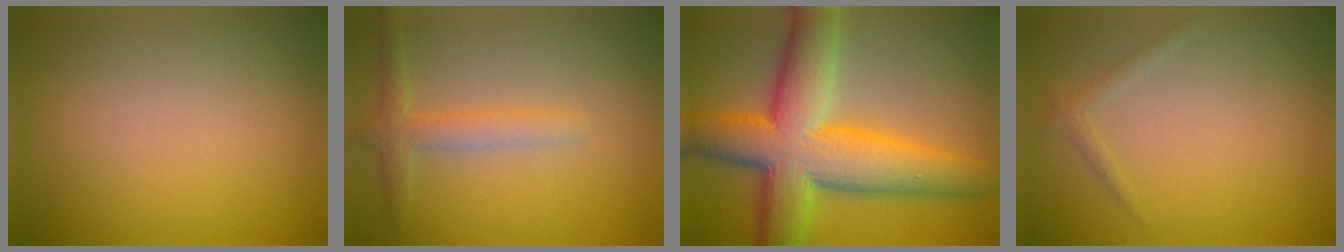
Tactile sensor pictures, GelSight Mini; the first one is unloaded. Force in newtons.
{"total": 2.5, "press": 2.5, "slide": 0.1}
{"total": 11.9, "press": 11.9, "slide": 0.5}
{"total": 1.1, "press": 1.1, "slide": 0.1}